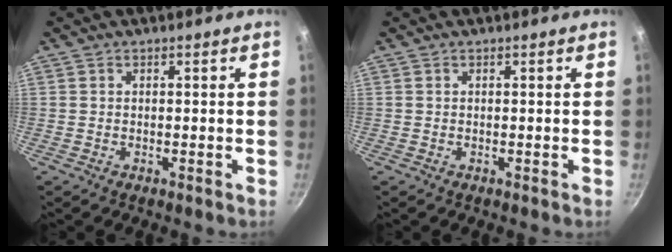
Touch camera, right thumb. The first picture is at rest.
{"total": 0.0}